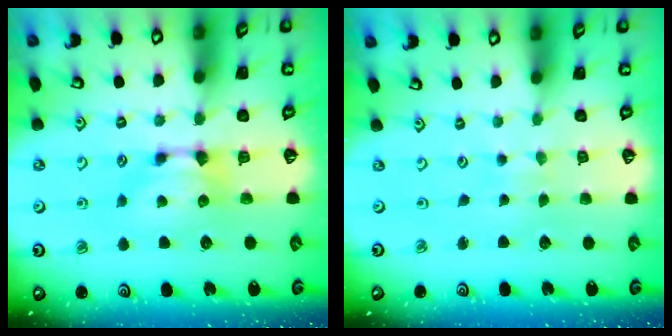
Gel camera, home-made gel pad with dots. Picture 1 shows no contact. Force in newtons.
{"total": 4.4, "press": 4.4, "slide": 0.2}